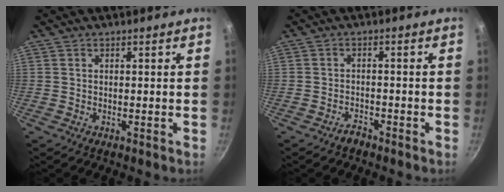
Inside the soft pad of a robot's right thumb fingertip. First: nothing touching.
{"total": 2.1, "force": [-1.8, 0.9, 0.6], "torque": [0.000, 0.025, -0.027]}